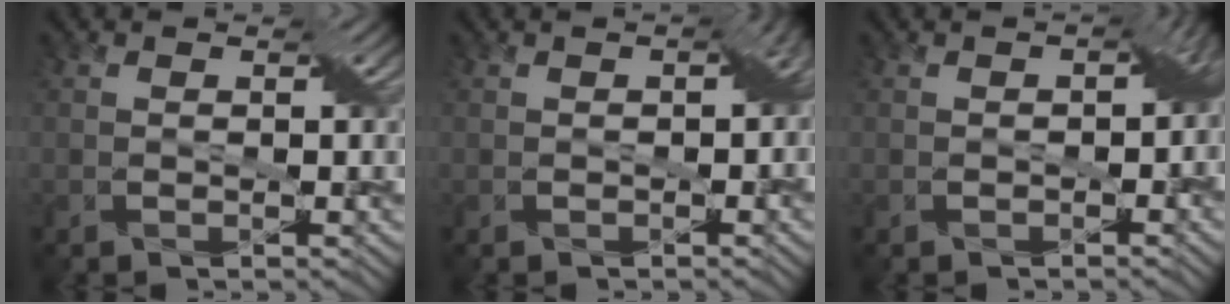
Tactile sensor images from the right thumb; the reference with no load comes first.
{"total": 3.3, "force": [-0.1, 1.9, 2.7], "torque": [-0.029, 0.000, 0.002]}
{"total": 3.6, "force": [-0.6, 2.2, 2.7], "torque": [-0.031, -0.006, -0.009]}